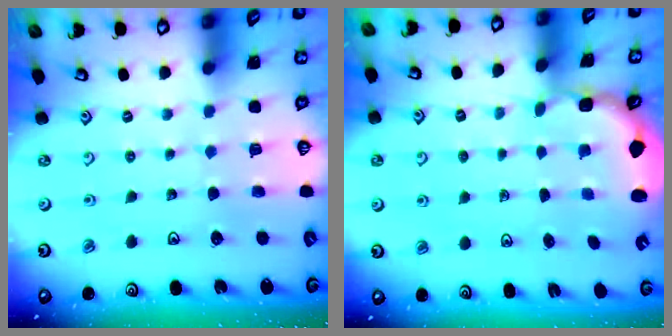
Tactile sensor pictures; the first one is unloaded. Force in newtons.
{"total": 2.7, "press": 2.1, "slide": 1.7}